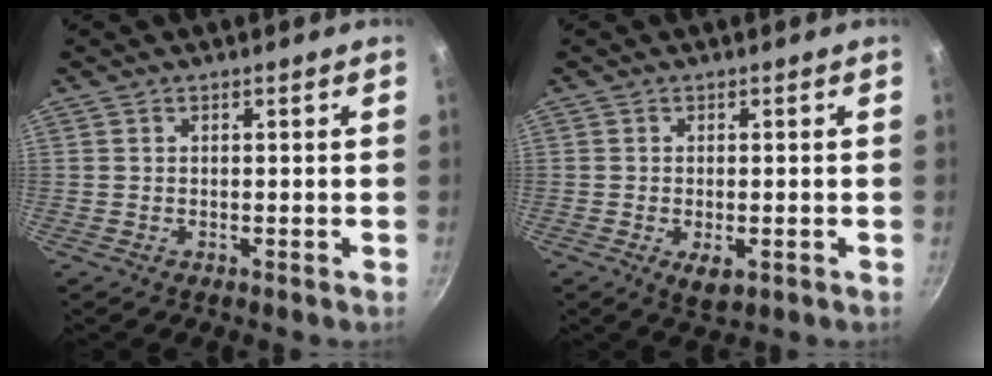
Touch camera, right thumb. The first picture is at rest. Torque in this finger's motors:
{"motor_torque": [-0.26, 0.04, -0.03, -0.11, 0.00]}